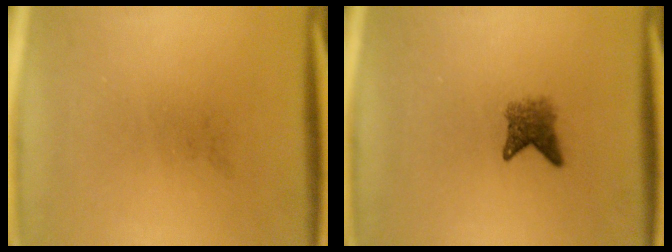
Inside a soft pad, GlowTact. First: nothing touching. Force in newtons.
{"total": 2.8}